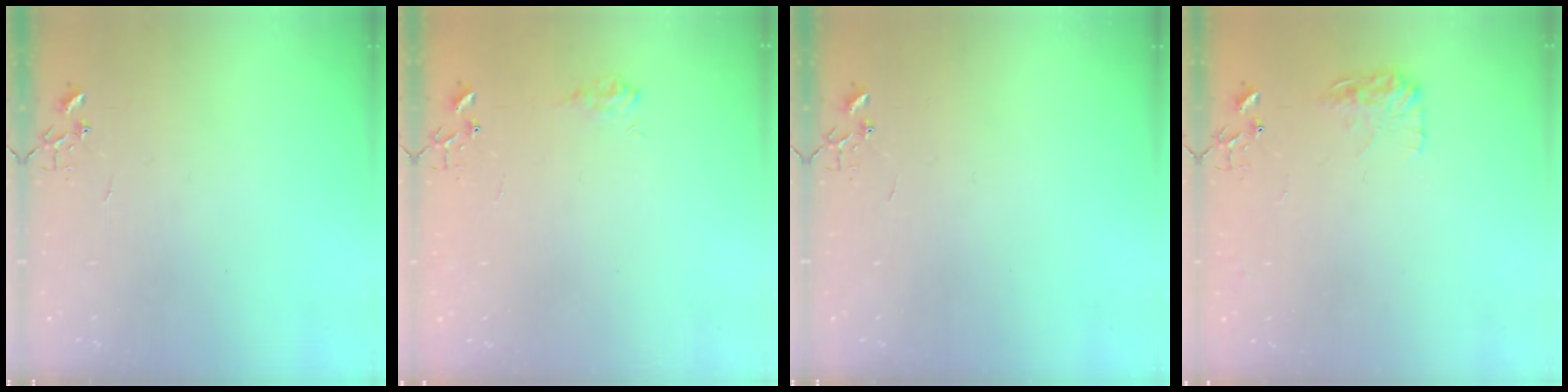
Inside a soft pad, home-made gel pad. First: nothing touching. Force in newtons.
{"total": 8.2, "press": 8.2, "slide": 0.5}
{"total": 0.0}
{"total": 10.1, "press": 10.1, "slide": 0.4}